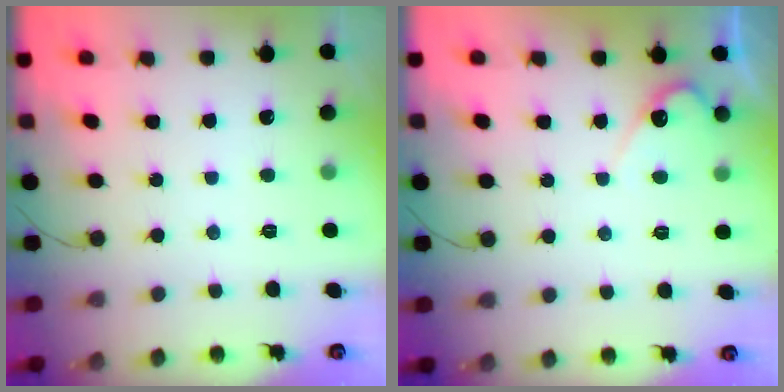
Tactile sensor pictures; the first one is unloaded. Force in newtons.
{"total": 3.9, "press": 3.9, "slide": 0.3}